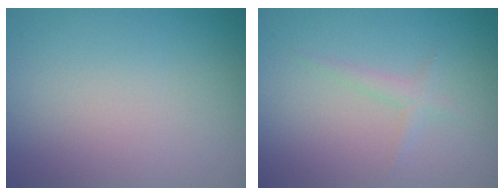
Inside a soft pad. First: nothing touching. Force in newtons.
{"total": 1.2, "press": 1.2, "slide": 0.0}